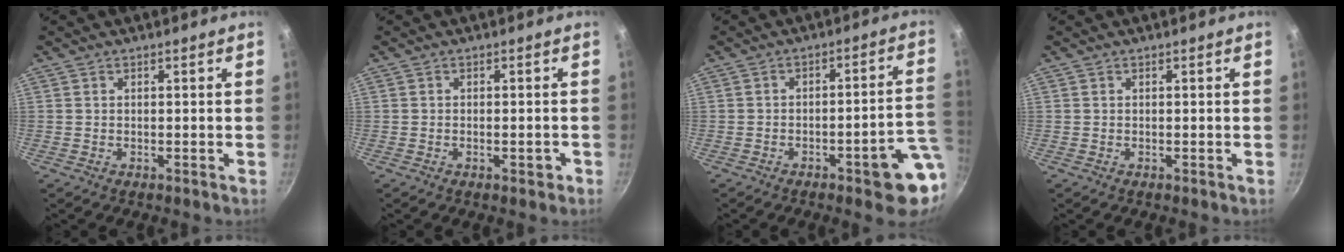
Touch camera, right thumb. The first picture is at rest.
{"total": 1.9, "force": [-0.9, 0.9, 1.5], "torque": [-0.012, 0.007, -0.013]}
{"total": 11.2, "force": [-3.8, 2.8, 10.2], "torque": [-0.097, 0.033, -0.045]}
{"total": 0.0}